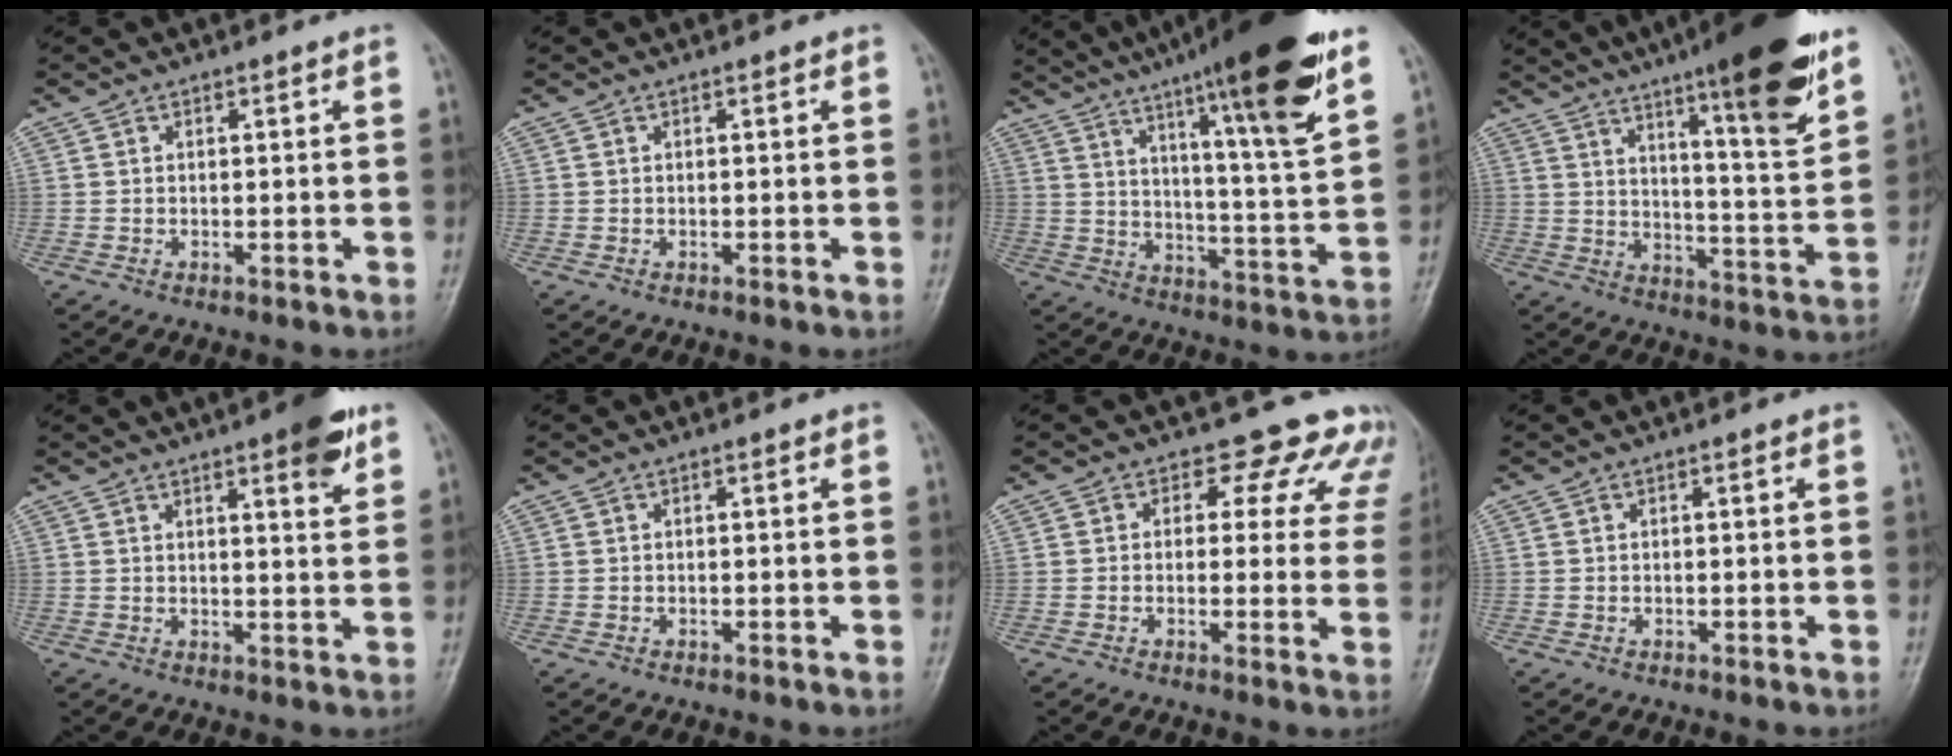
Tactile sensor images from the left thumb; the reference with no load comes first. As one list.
[{"total": 0.0}, {"total": 22.4, "force": [13.9, 1.6, 17.5], "torque": [-0.244, -0.052, 0.209]}, {"total": 19.7, "force": [12.3, 2.5, 15.2], "torque": [-0.196, -0.064, 0.184]}, {"total": 7.2, "force": [4.3, 1.7, 5.5], "torque": [-0.063, -0.019, 0.053]}, {"total": 0.0}, {"total": 9.9, "force": [8.0, 5.5, 2.1], "torque": [0.036, -0.031, 0.061]}, {"total": 0.0}]